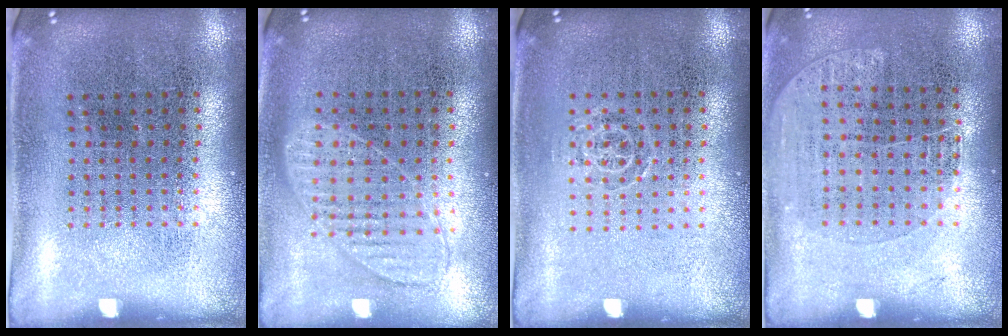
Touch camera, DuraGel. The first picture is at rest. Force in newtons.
{"total": 0.9, "press": 0.9, "slide": 0.2}
{"total": 0.7, "press": 0.5, "slide": 0.4}
{"total": 1.1, "press": 0.9, "slide": 0.6}